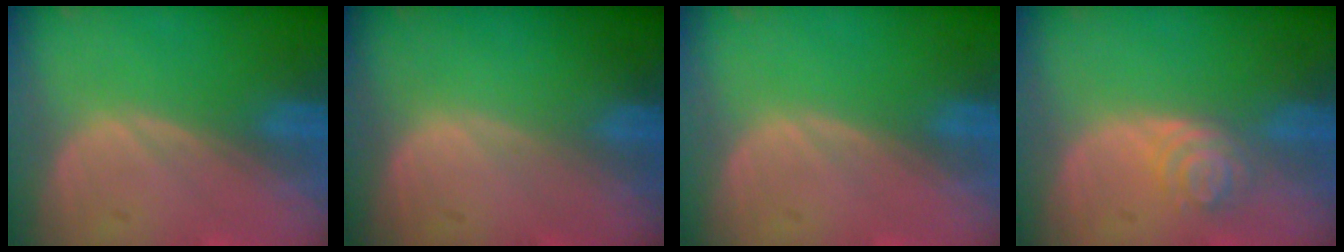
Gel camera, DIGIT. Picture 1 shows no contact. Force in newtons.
{"total": 0.0}
{"total": 0.0}
{"total": 4.2, "press": 3.7, "slide": 2.0}